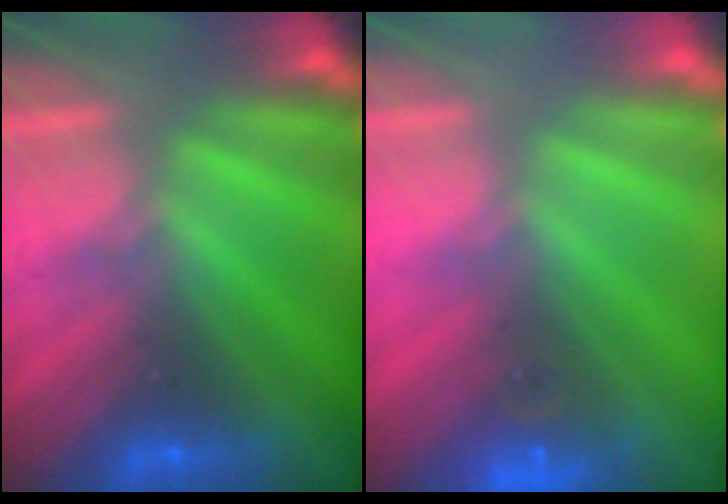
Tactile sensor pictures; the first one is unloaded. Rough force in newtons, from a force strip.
{"total": 3.5}